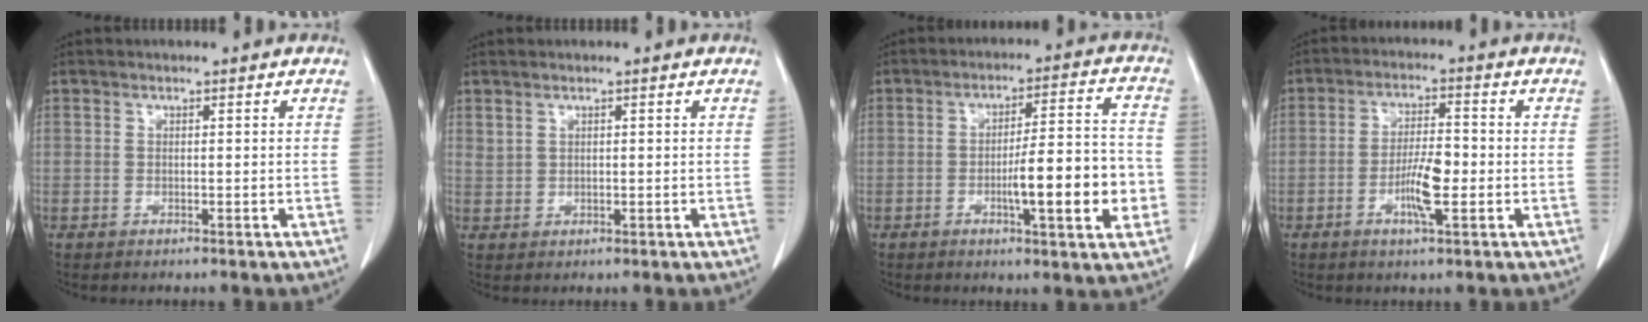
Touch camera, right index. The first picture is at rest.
{"total": 1.1, "force": [0.9, 0.4, 0.6], "torque": [-0.014, 0.000, 0.021]}
{"total": 11.6, "force": [-3.0, 1.4, 11.2], "torque": [-0.168, 0.007, -0.043]}
{"total": 6.3, "force": [-1.8, 1.1, 5.9], "torque": [-0.113, -0.001, -0.032]}